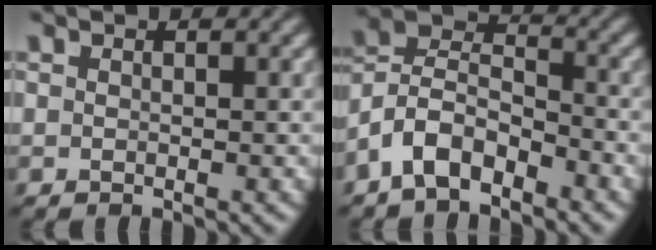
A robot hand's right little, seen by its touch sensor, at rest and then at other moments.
{"total": 9.2, "force": [-1.8, 8.0, 4.1], "torque": [-0.110, -0.028, -0.041]}